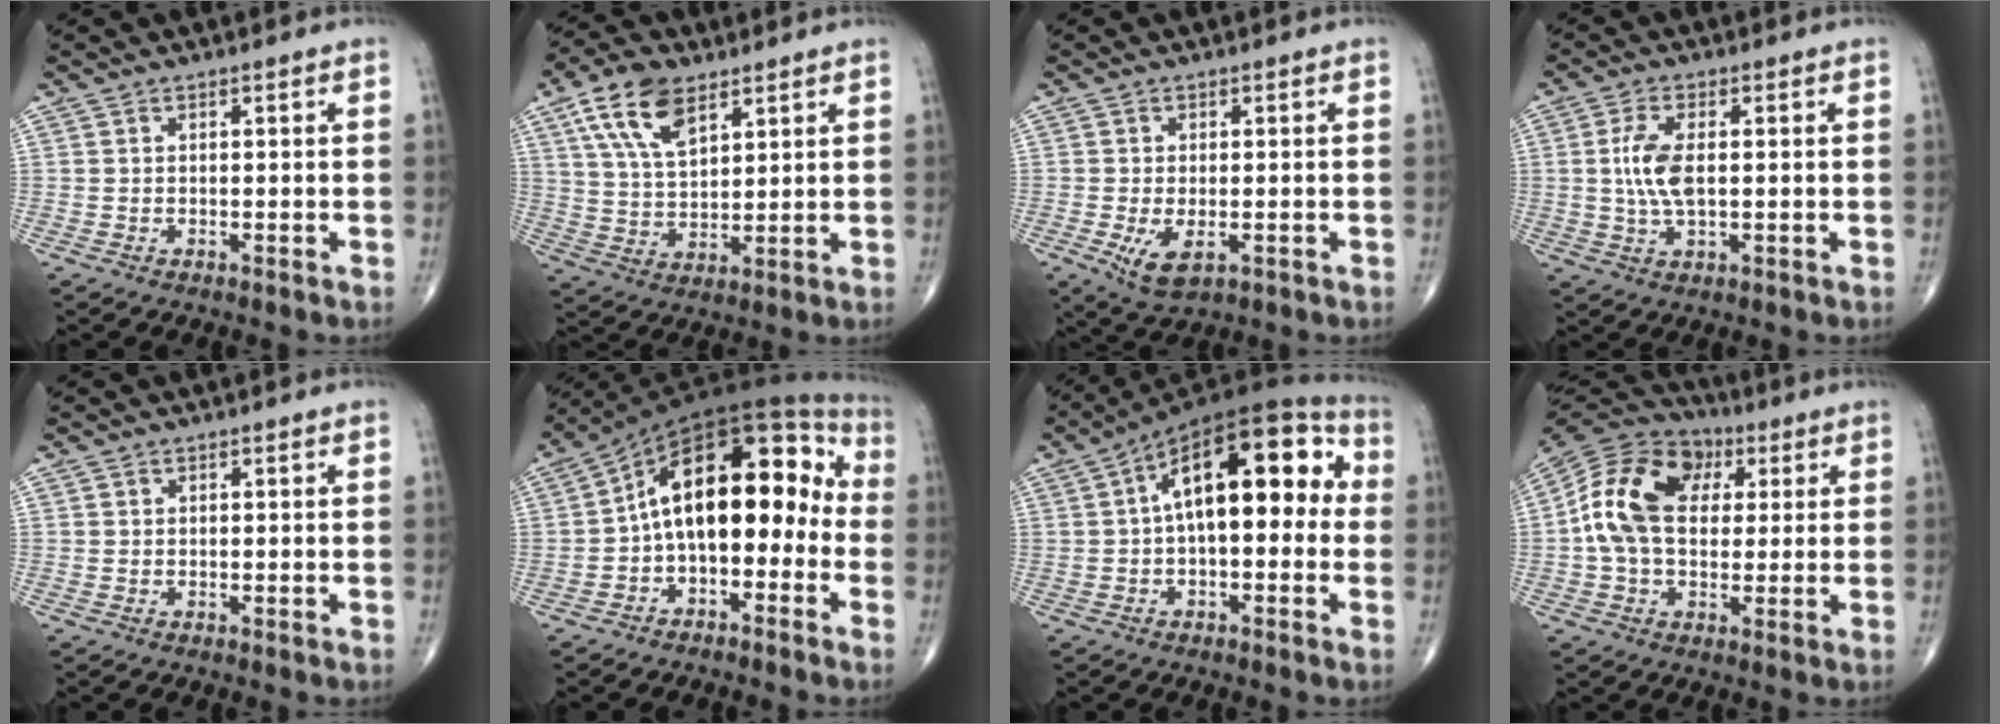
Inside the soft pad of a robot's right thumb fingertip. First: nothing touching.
{"total": 11.7, "force": [6.1, 6.1, 7.9], "torque": [-0.133, -0.018, 0.117]}
{"total": 5.0, "force": [-1.5, 2.5, 4.1], "torque": [-0.078, -0.011, -0.019]}
{"total": 6.9, "force": [0.6, 2.9, 6.2], "torque": [-0.133, -0.004, 0.010]}
{"total": 0.0}
{"total": 17.5, "force": [-1.6, 10.0, 14.2], "torque": [-0.187, 0.070, -0.036]}
{"total": 19.4, "force": [2.5, 9.1, 17.0], "torque": [-0.236, 0.046, 0.024]}
{"total": 16.2, "force": [2.8, 11.2, 11.4], "torque": [-0.202, 0.023, 0.041]}